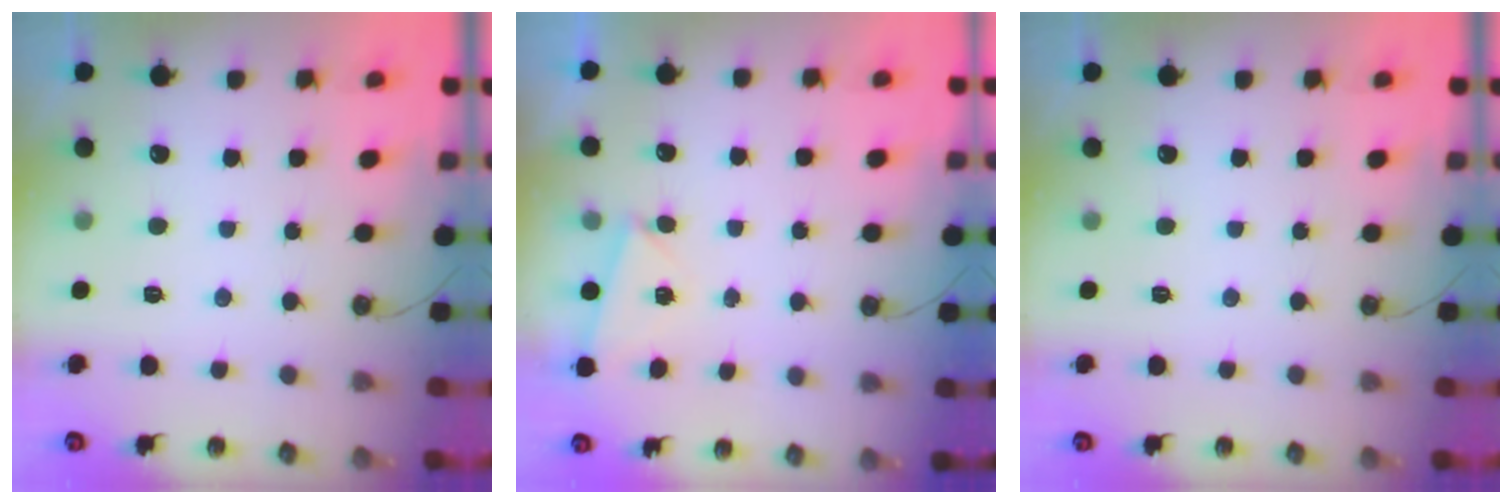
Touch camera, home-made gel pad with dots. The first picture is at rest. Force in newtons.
{"total": 2.6, "press": 1.6, "slide": 2.0}
{"total": 0.0}